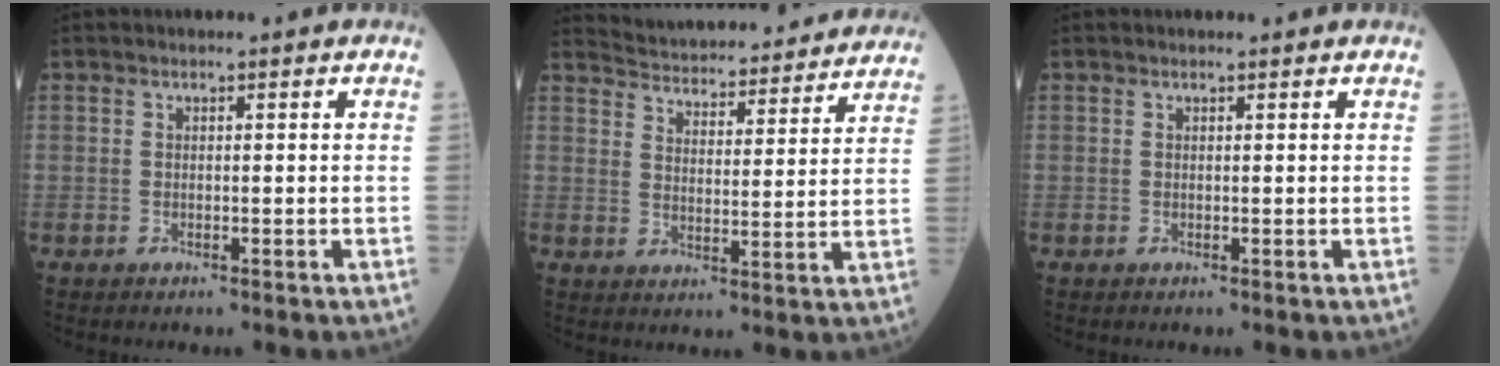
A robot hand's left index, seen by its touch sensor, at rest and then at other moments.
{"total": 22.0, "force": [21.0, 3.3, 5.5], "torque": [-0.081, -0.011, 0.270]}
{"total": 0.5, "force": [0.5, 0.0, 0.1], "torque": [-0.005, 0.000, 0.006]}